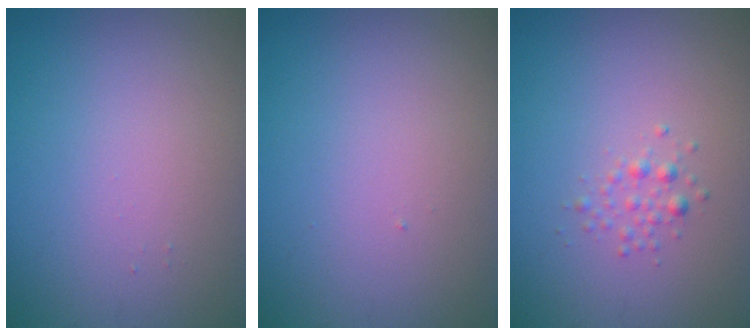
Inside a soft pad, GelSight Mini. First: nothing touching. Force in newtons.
{"total": 0.0}
{"total": 1.1, "press": 1.1, "slide": 0.0}